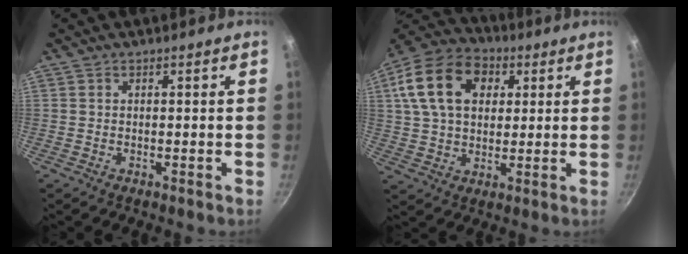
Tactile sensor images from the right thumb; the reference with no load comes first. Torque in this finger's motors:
{"motor_torque": [-1.17, 2.20, 1.36, 0.24, 0.52]}